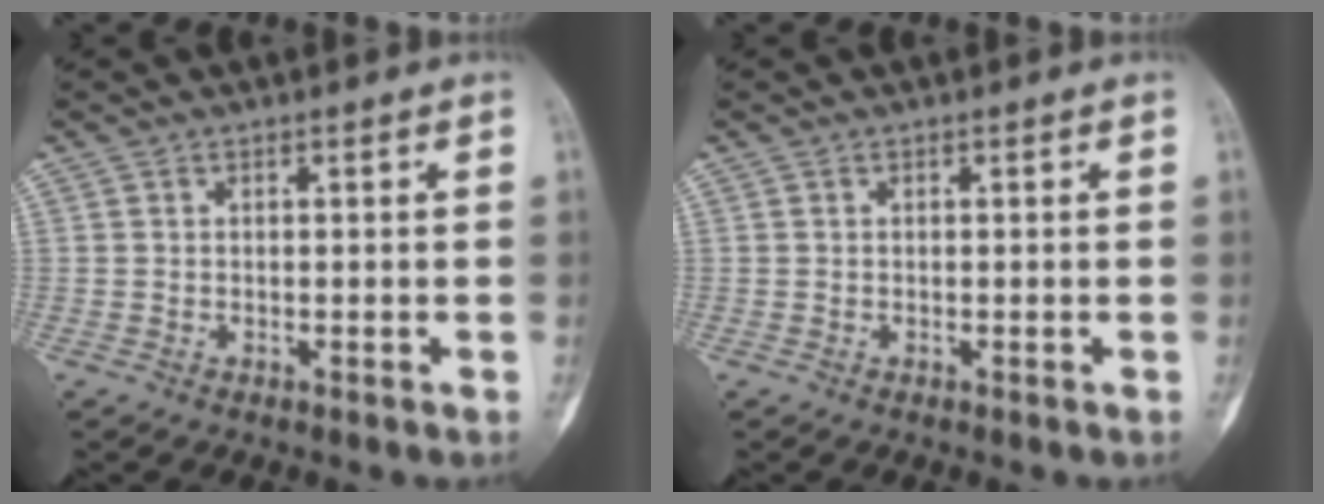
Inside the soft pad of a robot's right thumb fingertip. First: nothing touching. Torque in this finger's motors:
{"motor_torque": [0.00, 0.00, 0.01, 0.02, -0.01]}